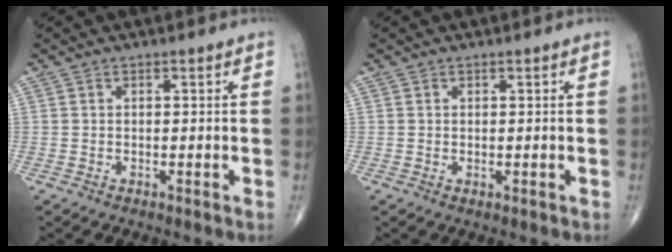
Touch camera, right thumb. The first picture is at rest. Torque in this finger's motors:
{"motor_torque": [-0.19, 0.10, -0.17, 0.11, -0.06]}